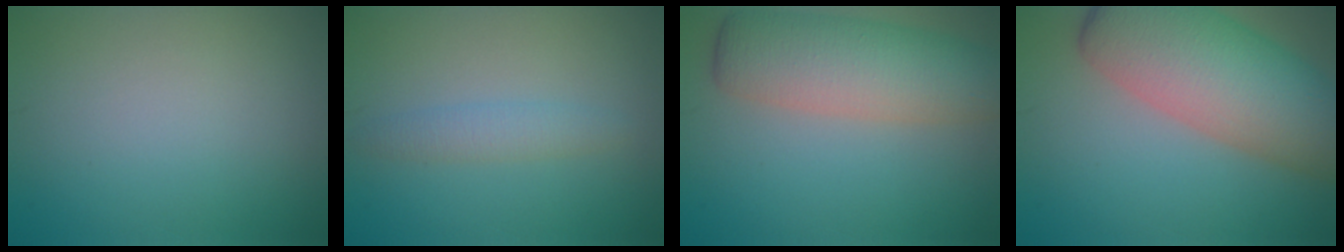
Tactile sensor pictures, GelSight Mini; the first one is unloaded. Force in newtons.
{"total": 1.8, "press": 1.8, "slide": 0.2}
{"total": 7.4, "press": 7.4, "slide": 0.2}
{"total": 10.6, "press": 10.6, "slide": 0.4}